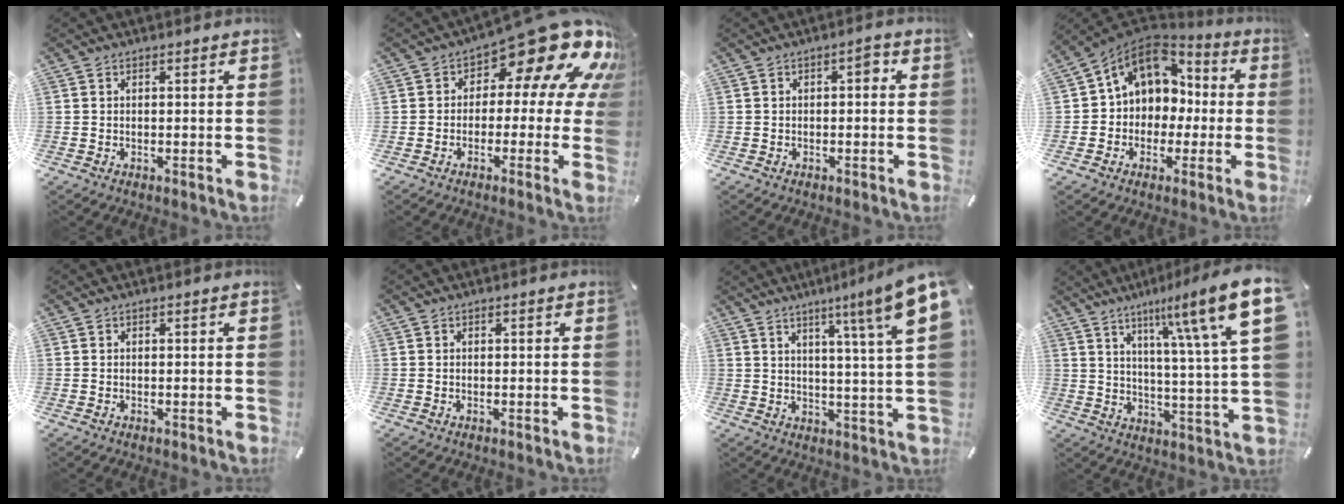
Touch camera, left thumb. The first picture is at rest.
{"total": 17.5, "force": [9.9, 8.4, 11.7], "torque": [-0.162, -0.073, 0.164]}
{"total": 2.5, "force": [-0.1, 1.1, 2.2], "torque": [-0.030, 0.006, -0.009]}
{"total": 11.4, "force": [3.3, 10.0, 4.4], "torque": [-0.082, -0.013, 0.070]}
{"total": 0.0}
{"total": 0.0}
{"total": 12.8, "force": [6.7, 0.1, 10.9], "torque": [-0.169, -0.045, 0.098]}
{"total": 19.0, "force": [9.7, 3.1, 16.0], "torque": [-0.236, -0.054, 0.140]}